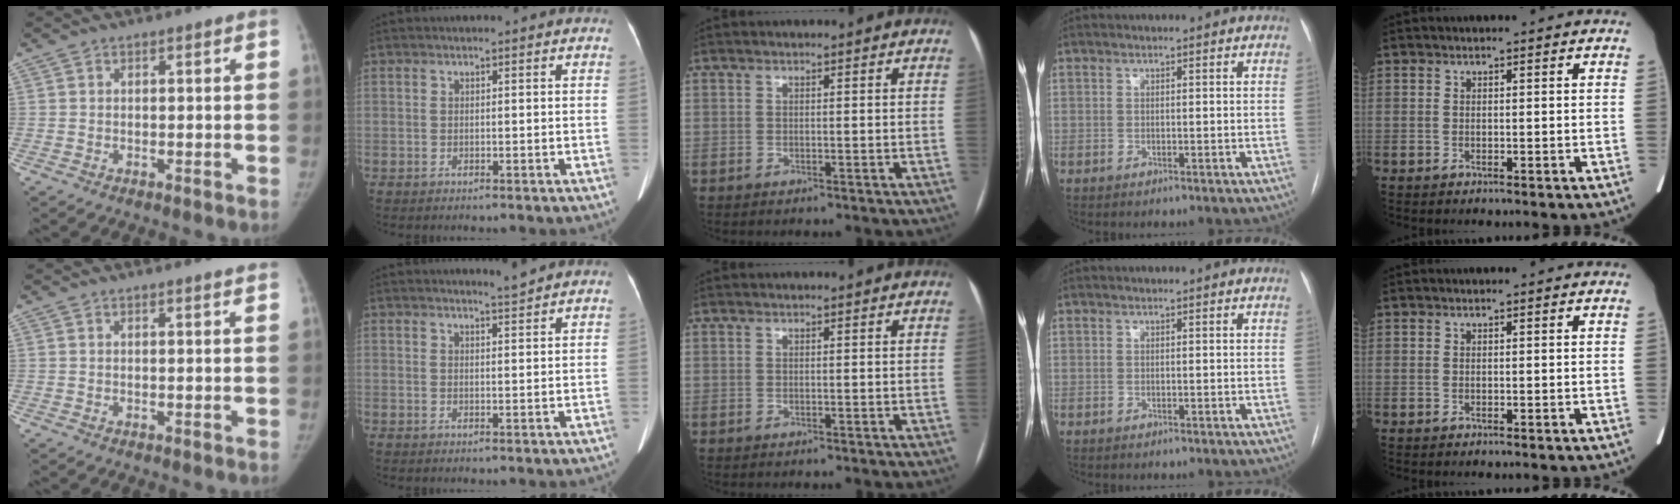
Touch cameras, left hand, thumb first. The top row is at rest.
{"thumb": {"total": 1.6, "force": [1.4, -0.1, 0.7], "torque": [-0.004, -0.004, 0.014]}, "index": {"total": 1.6, "force": [1.5, -0.6, 0.2], "torque": [-0.012, -0.014, 0.027]}}